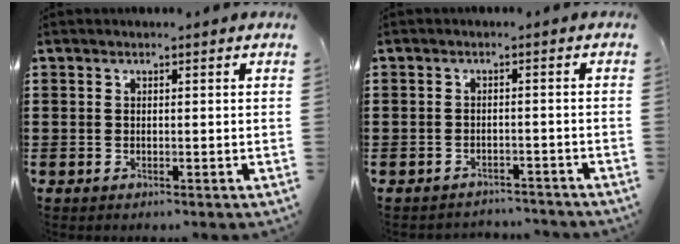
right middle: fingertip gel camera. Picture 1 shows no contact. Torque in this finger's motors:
{"motor_torque": [-0.84, 0.69, -0.50, -0.17]}